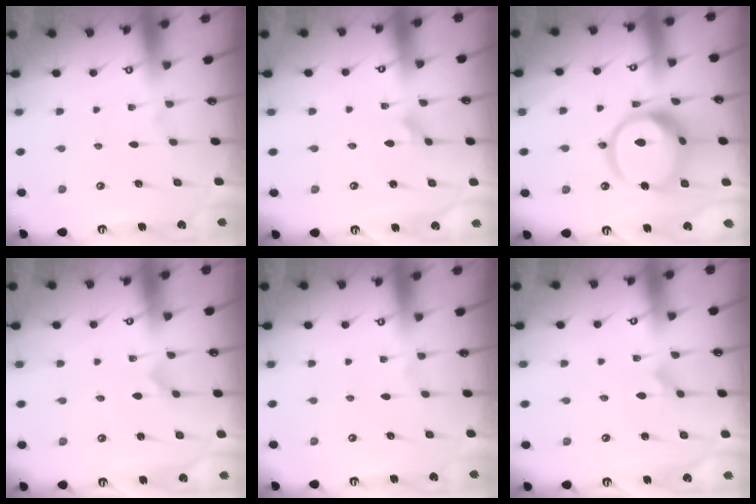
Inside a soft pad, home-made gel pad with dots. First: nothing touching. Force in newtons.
{"total": 1.6, "press": 1.6, "slide": 0.2}
{"total": 18.5, "press": 18.4, "slide": 2.1}
{"total": 0.0}
{"total": 0.0}
{"total": 2.3, "press": 2.3, "slide": 0.1}